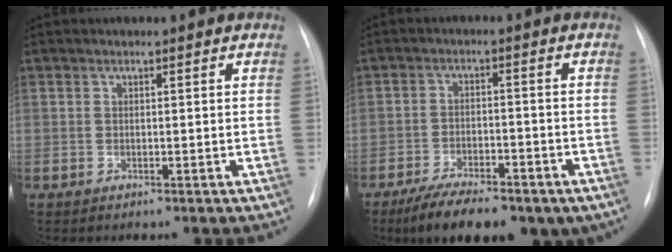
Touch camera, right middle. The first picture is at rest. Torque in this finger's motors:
{"motor_torque": [1.09, -1.05, 0.58, 0.12]}